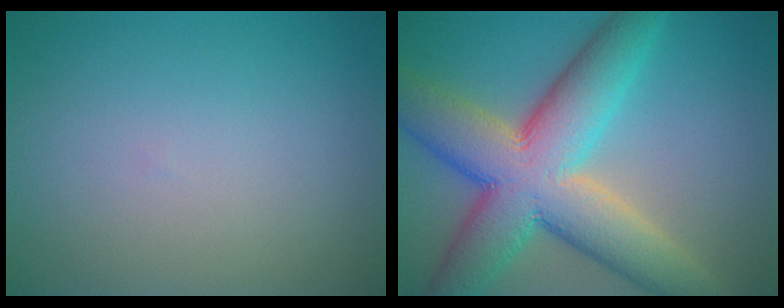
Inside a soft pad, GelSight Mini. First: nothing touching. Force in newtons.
{"total": 12.0, "press": 12.0, "slide": 0.7}